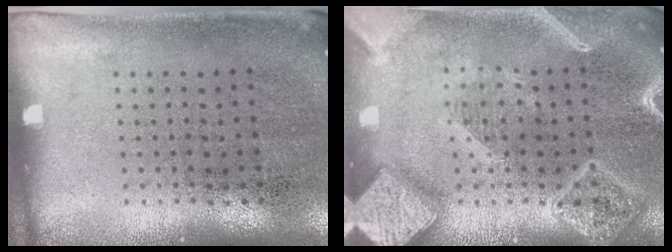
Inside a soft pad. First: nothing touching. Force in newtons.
{"total": 3.2, "press": 3.2, "slide": 0.4}